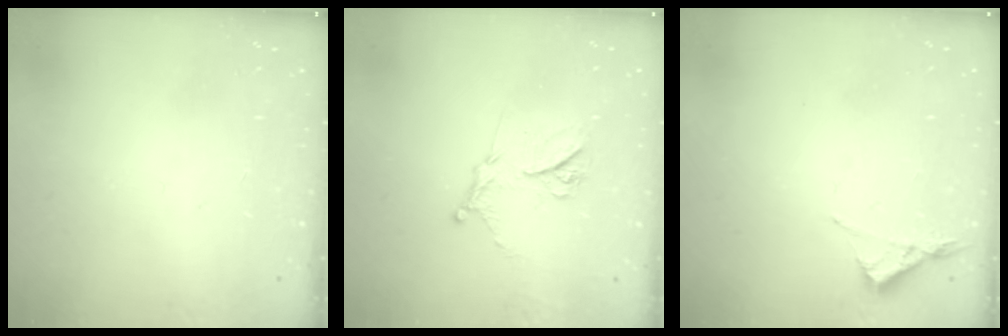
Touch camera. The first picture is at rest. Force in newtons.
{"total": 12.6, "press": 12.5, "slide": 0.9}
{"total": 3.4, "press": 3.4, "slide": 0.5}